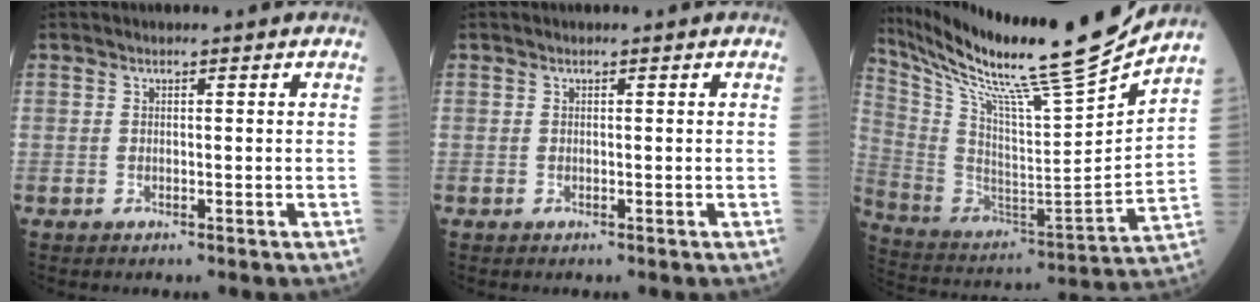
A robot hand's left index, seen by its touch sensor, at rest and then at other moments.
{"total": 0.0}
{"total": 25.1, "force": [21.9, -2.1, 12.1], "torque": [-0.236, -0.072, 0.360]}